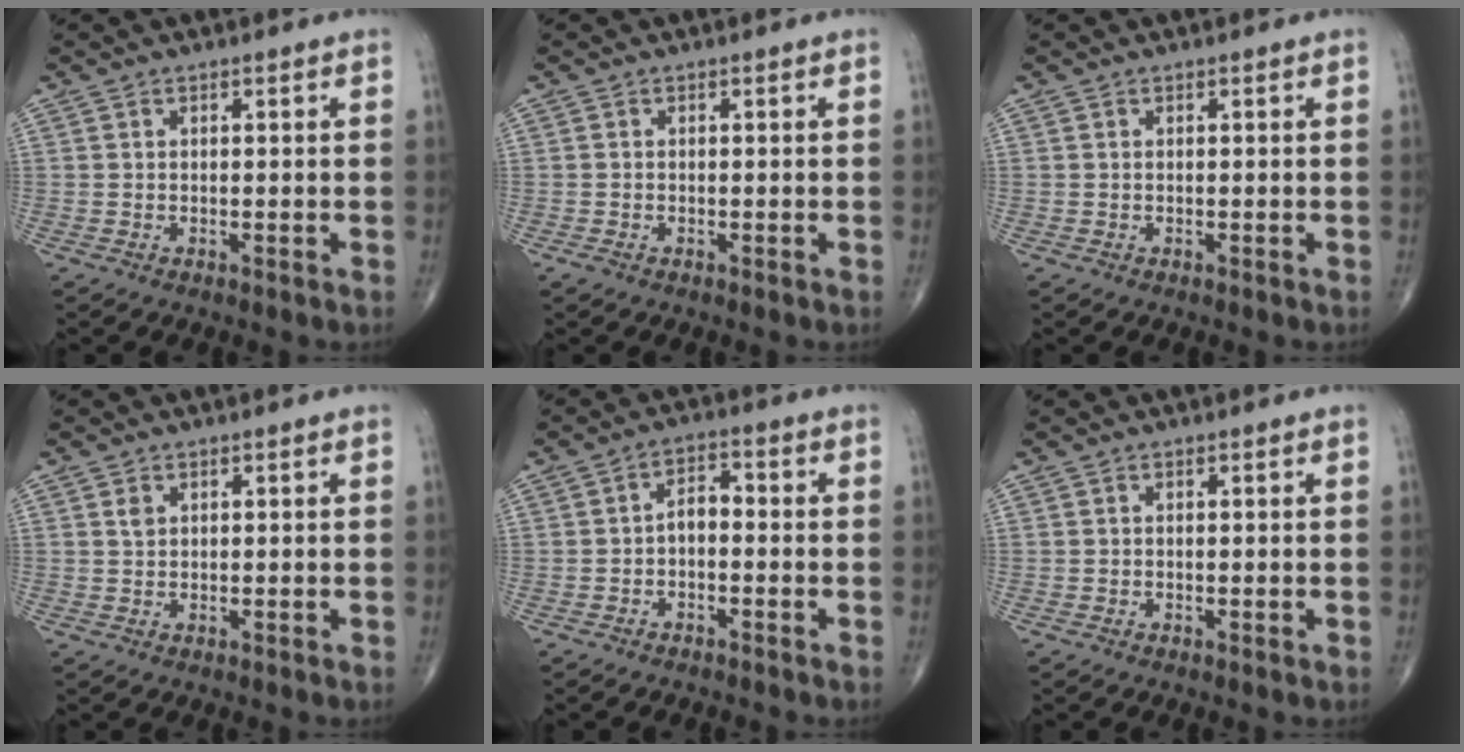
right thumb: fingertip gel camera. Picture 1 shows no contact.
{"total": 0.8, "force": [-0.5, 0.5, 0.5], "torque": [-0.015, -0.001, -0.010]}
{"total": 0.0}
{"total": 1.4, "force": [0.6, 1.0, 0.8], "torque": [-0.011, -0.002, 0.013]}
{"total": 3.7, "force": [-0.9, 2.1, 2.8], "torque": [-0.036, 0.023, -0.025]}
{"total": 0.0}